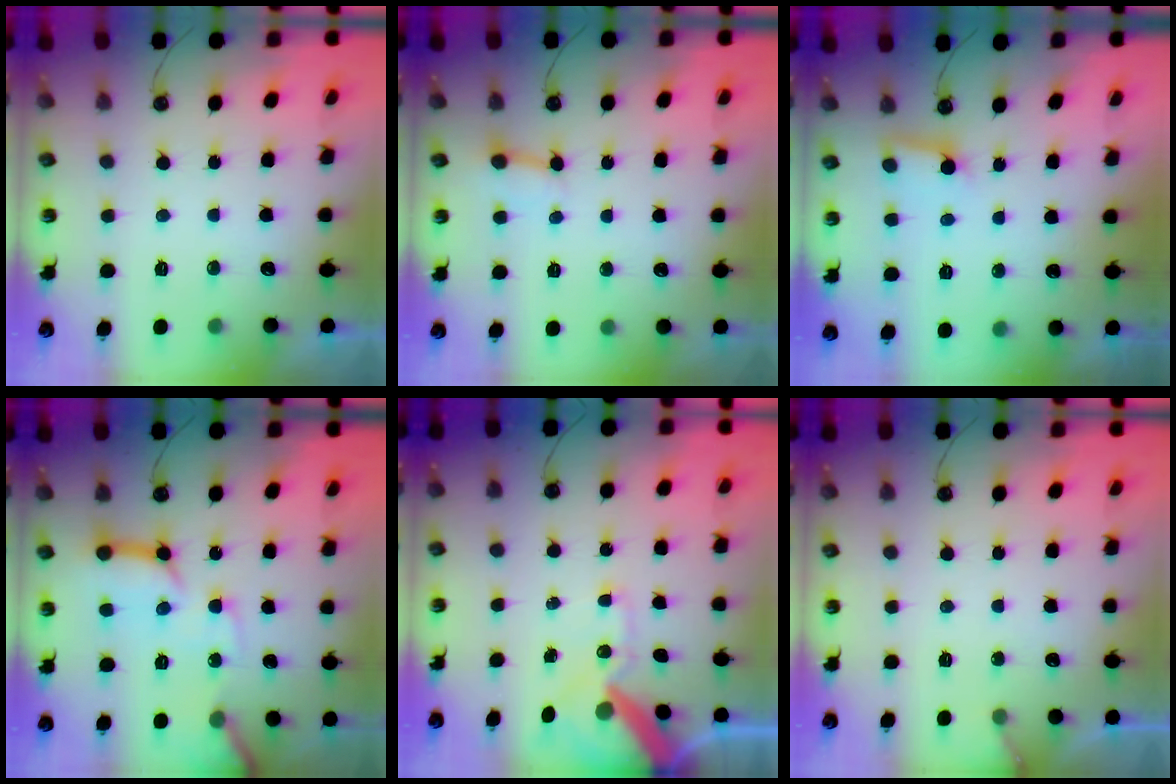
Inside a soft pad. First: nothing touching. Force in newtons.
{"total": 2.4, "press": 2.4, "slide": 0.1}
{"total": 3.2, "press": 3.2, "slide": 0.2}
{"total": 14.4, "press": 14.3, "slide": 1.6}
{"total": 13.5, "press": 13.4, "slide": 2.1}
{"total": 3.1, "press": 3.1, "slide": 0.2}